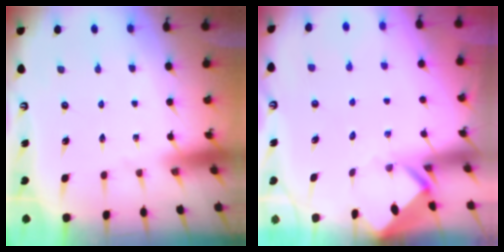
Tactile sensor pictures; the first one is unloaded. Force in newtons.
{"total": 3.6, "press": 3.6, "slide": 0.3}